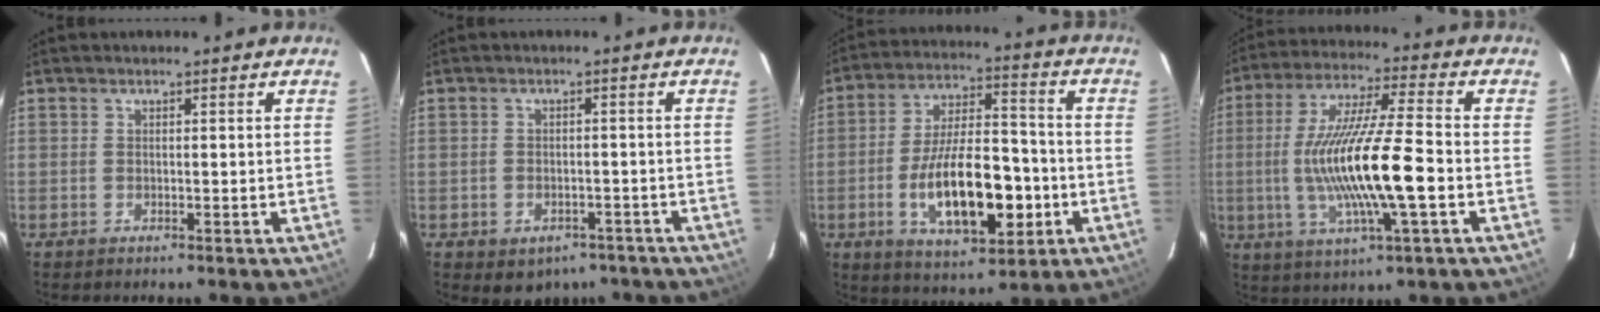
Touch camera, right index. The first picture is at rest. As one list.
[{"total": 8.0, "force": [-5.3, 5.2, 2.9], "torque": [-0.058, 0.007, -0.050]}, {"total": 17.9, "force": [-5.0, 7.4, 15.5], "torque": [-0.289, 0.001, -0.071]}, {"total": 17.4, "force": [-3.0, 1.7, 17.1], "torque": [-0.326, -0.008, -0.051]}]